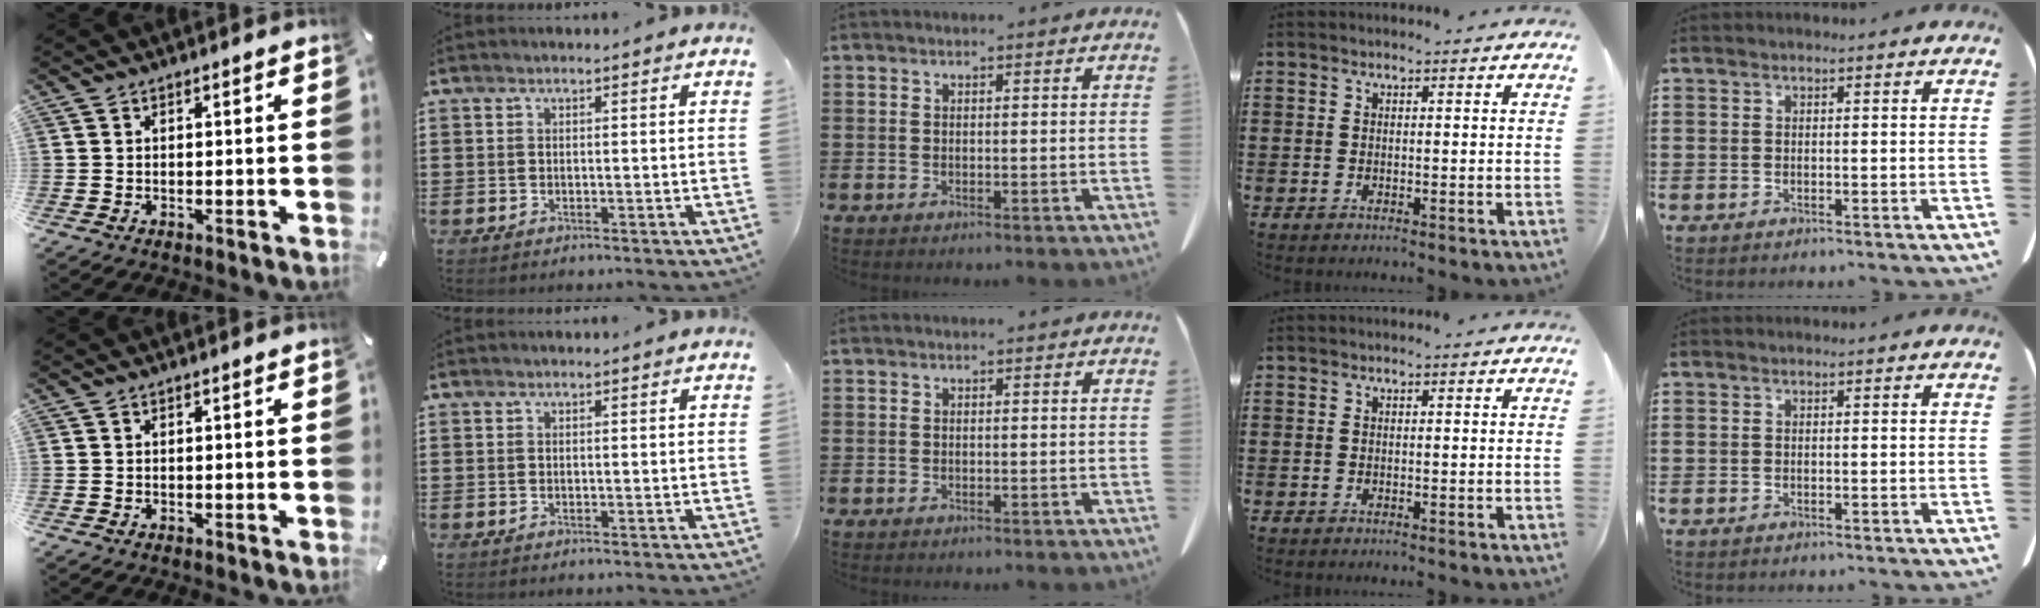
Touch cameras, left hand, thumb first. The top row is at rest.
{}